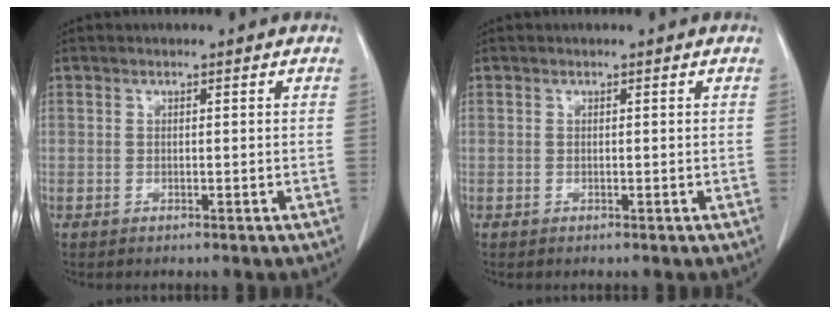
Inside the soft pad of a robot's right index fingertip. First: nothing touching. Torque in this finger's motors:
{"motor_torque": [0.00, 0.00, 0.00, 0.00]}